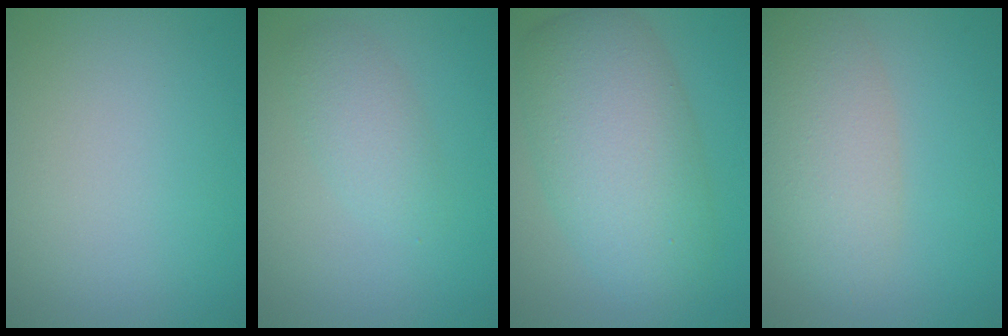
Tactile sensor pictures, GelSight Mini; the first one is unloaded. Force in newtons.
{"total": 2.4, "press": 2.4, "slide": 0.2}
{"total": 8.3, "press": 8.3, "slide": 0.3}
{"total": 5.2, "press": 5.2, "slide": 0.3}